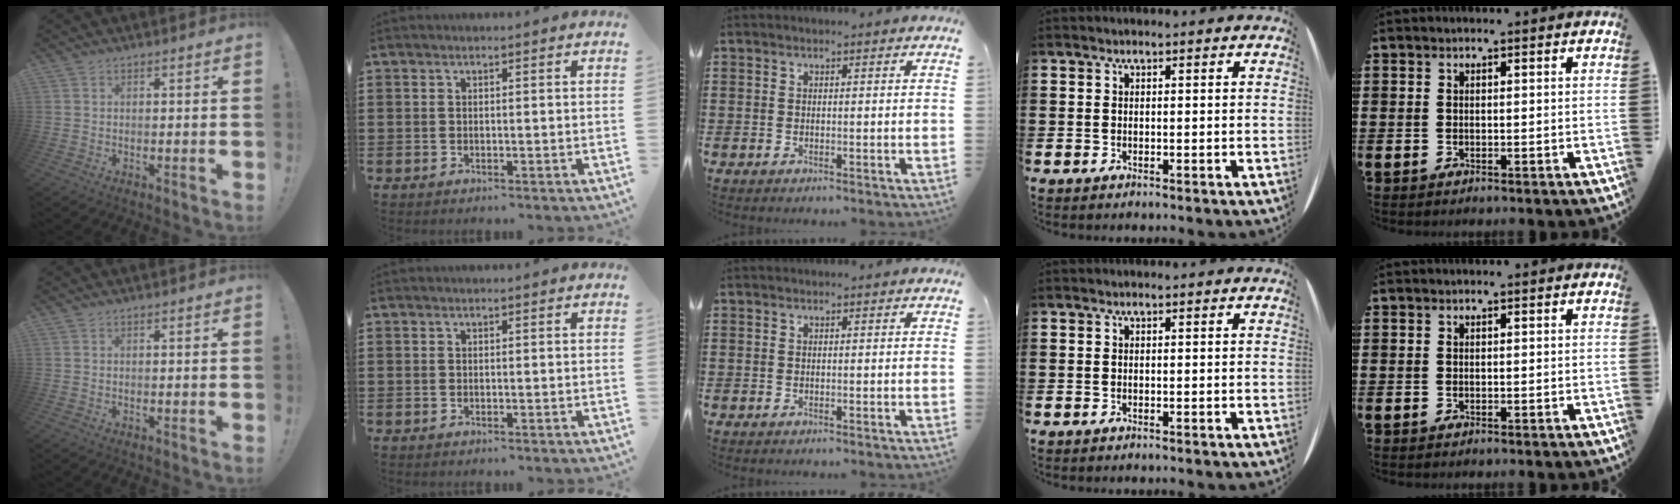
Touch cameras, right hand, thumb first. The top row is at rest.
{}